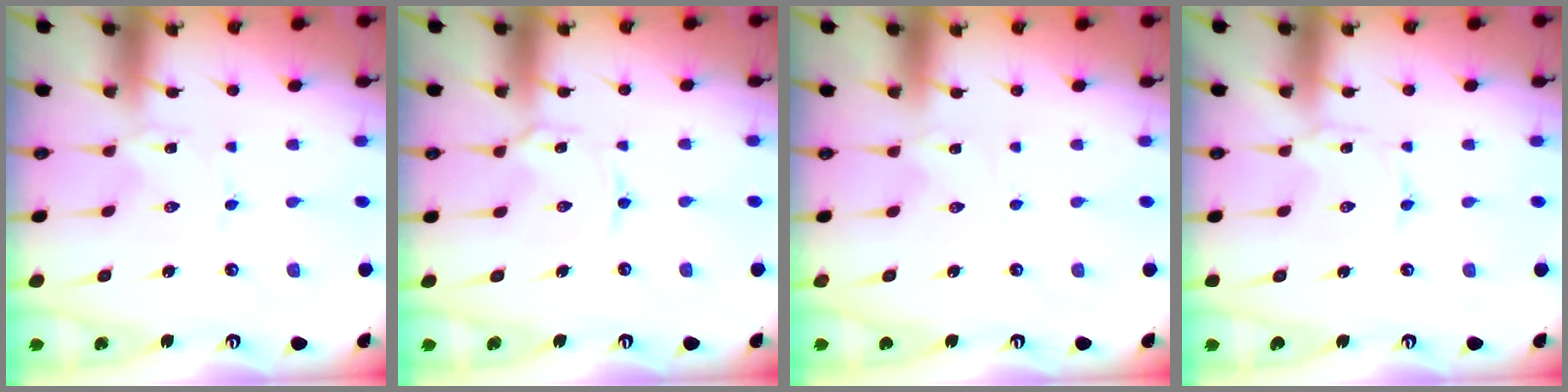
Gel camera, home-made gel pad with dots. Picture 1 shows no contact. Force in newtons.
{"total": 3.0, "press": 2.9, "slide": 0.4}
{"total": 0.0}
{"total": 0.0}